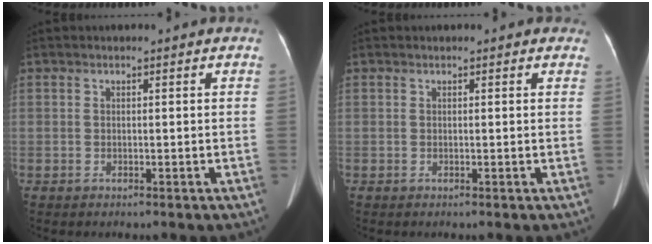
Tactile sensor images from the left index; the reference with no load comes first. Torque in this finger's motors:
{"motor_torque": [0.12, -0.15, 0.07, 0.02]}